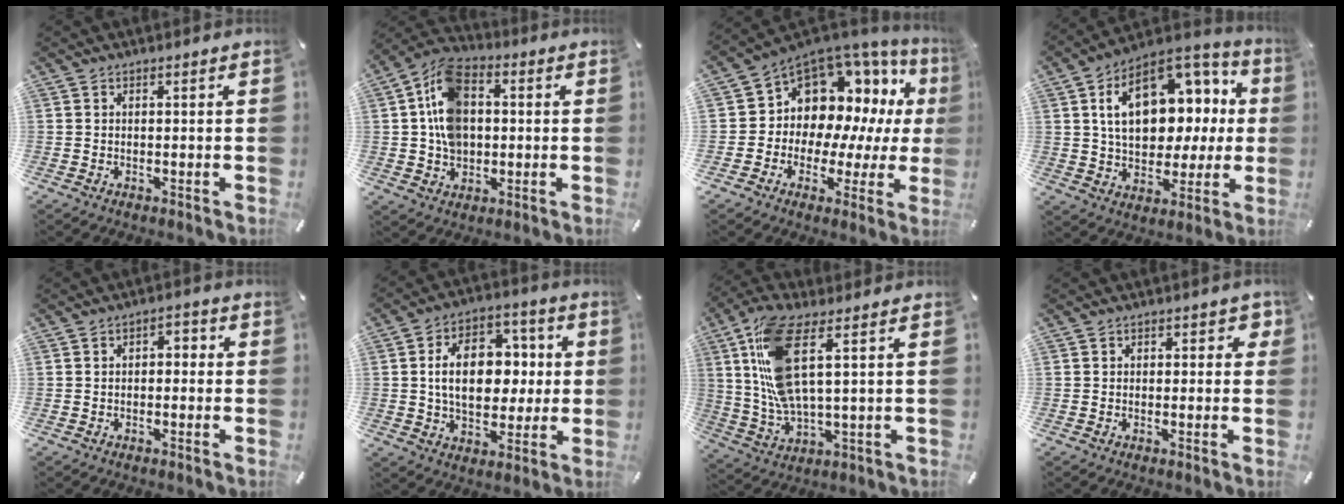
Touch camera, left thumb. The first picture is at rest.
{"total": 11.8, "force": [0.9, 9.2, 7.4], "torque": [-0.169, 0.013, 0.016]}
{"total": 11.0, "force": [4.7, 9.0, 4.2], "torque": [-0.076, -0.062, 0.096]}
{"total": 19.4, "force": [5.1, 13.4, 13.1], "torque": [-0.196, -0.019, 0.094]}
{"total": 2.4, "force": [-1.2, 1.4, 1.6], "torque": [-0.030, 0.011, -0.026]}
{"total": 15.8, "force": [0.9, 11.2, 11.2], "torque": [-0.185, 0.008, 0.016]}
{"total": 14.0, "force": [4.1, 4.5, 12.6], "torque": [-0.271, -0.011, 0.072]}
{"total": 2.2, "force": [-0.1, 1.6, 1.5], "torque": [-0.014, 0.004, -0.008]}